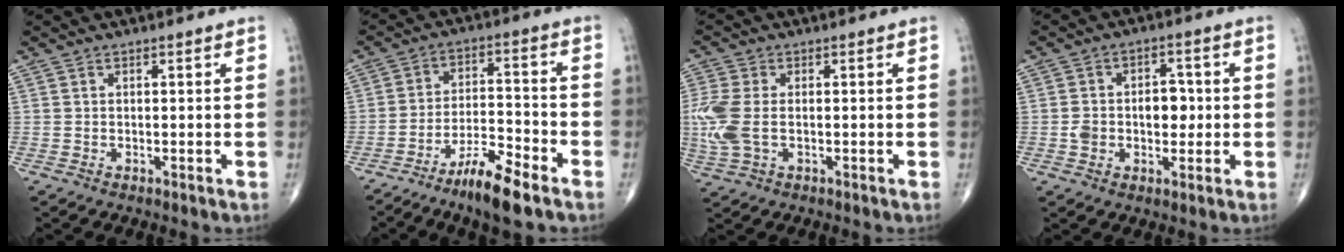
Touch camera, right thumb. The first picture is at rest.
{"total": 10.1, "force": [-7.0, 2.0, 7.1], "torque": [-0.129, 0.044, -0.123]}
{"total": 8.3, "force": [-0.5, 4.9, 6.7], "torque": [-0.188, 0.000, -0.011]}
{"total": 7.3, "force": [-0.3, 4.9, 5.4], "torque": [-0.066, 0.019, -0.001]}